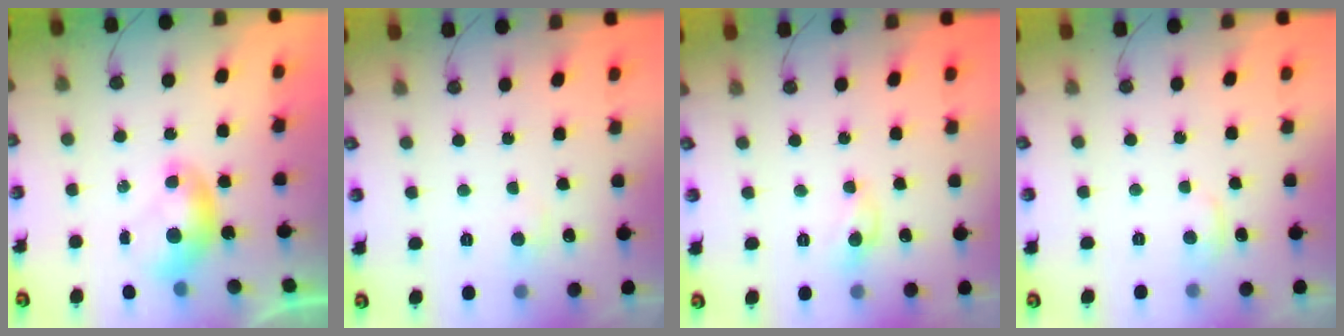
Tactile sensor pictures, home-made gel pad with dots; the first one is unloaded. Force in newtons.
{"total": 0.8, "press": 0.5, "slide": 0.6}
{"total": 2.4, "press": 2.4, "slide": 0.3}
{"total": 2.0, "press": 1.9, "slide": 0.6}